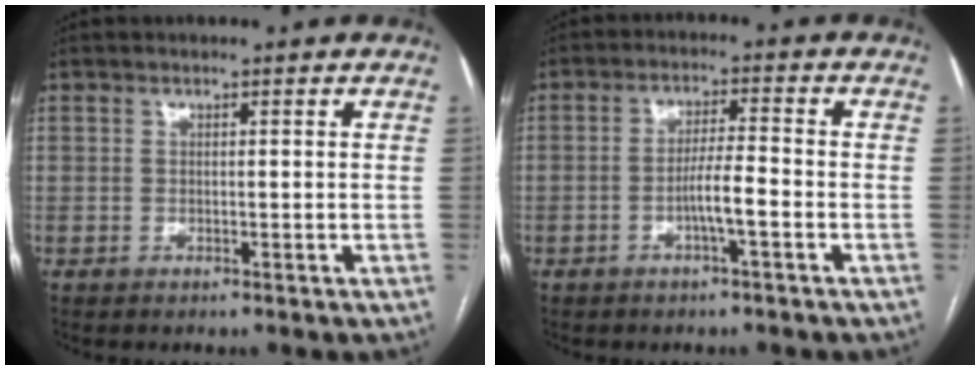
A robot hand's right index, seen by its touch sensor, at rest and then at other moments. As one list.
[{"total": 6.4, "force": [-2.5, 0.3, 5.8], "torque": [-0.109, 0.010, -0.041]}]